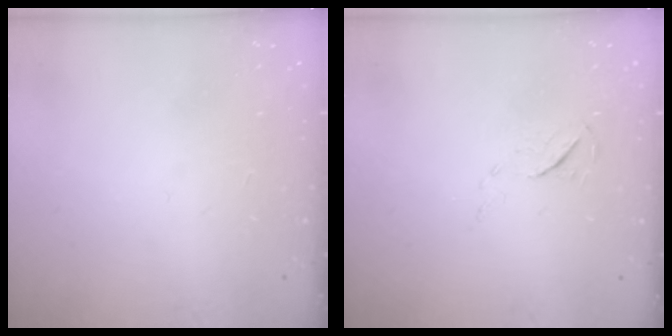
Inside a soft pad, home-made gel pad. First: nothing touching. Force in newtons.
{"total": 4.9, "press": 4.9, "slide": 0.5}